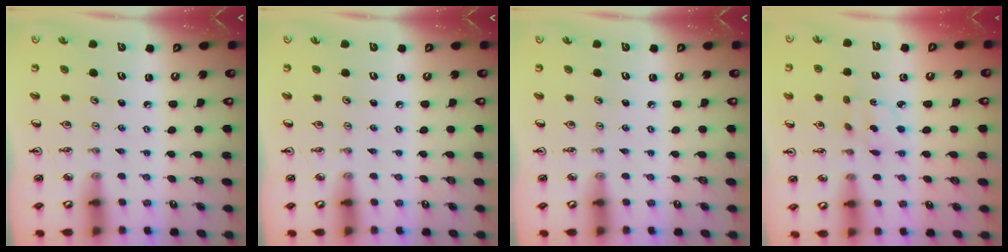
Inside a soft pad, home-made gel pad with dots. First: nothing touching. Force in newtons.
{"total": 0.0}
{"total": 0.0}
{"total": 2.3, "press": 2.2, "slide": 0.6}